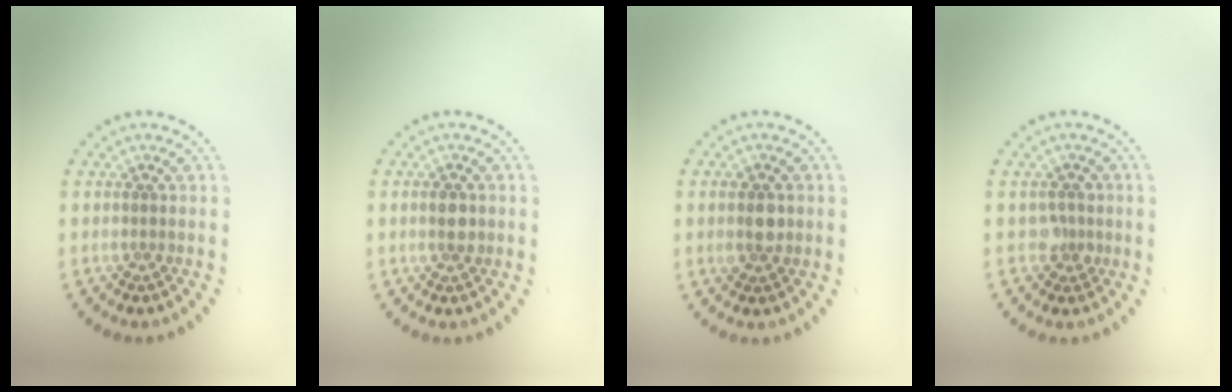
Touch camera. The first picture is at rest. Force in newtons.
{"total": 2.1, "press": 2.1, "slide": 0.1}
{"total": 2.5, "press": 2.5, "slide": 0.3}
{"total": 1.6, "press": 1.4, "slide": 0.8}